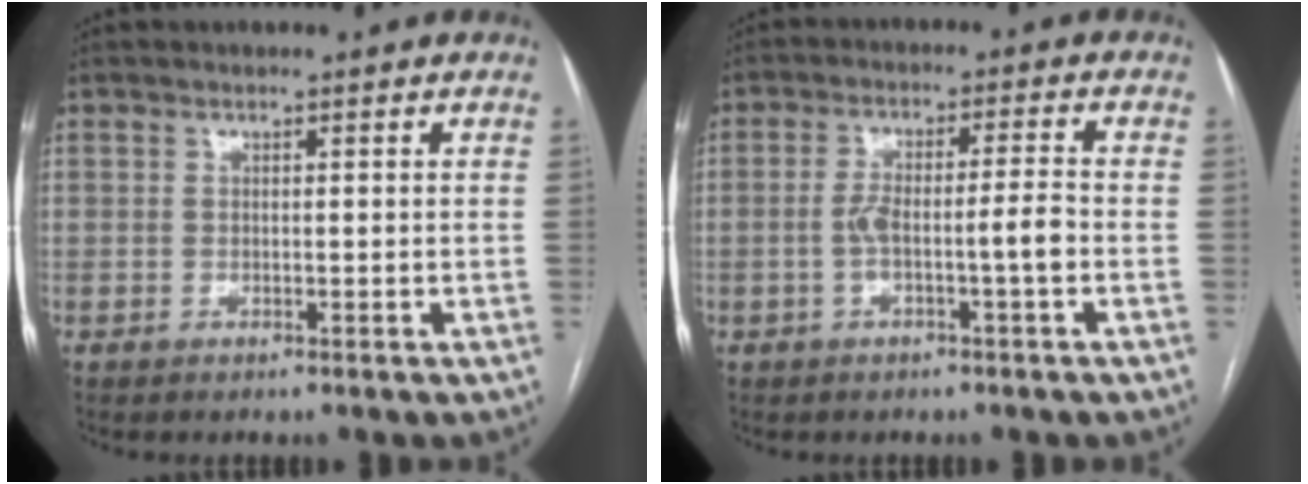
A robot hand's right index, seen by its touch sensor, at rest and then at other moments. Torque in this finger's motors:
{"motor_torque": [0.50, -0.01, 0.16, 0.11]}